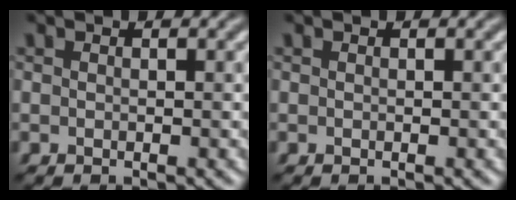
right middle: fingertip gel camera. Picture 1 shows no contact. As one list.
[{"total": 0.0}]